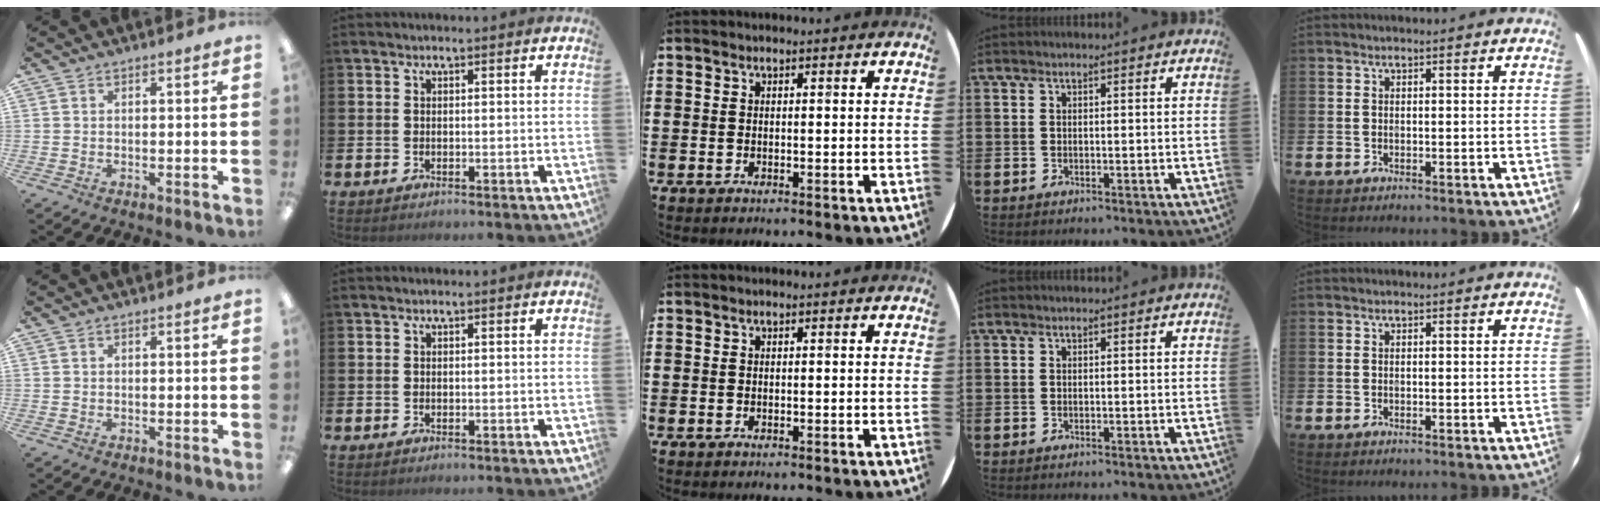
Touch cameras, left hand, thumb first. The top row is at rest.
{}